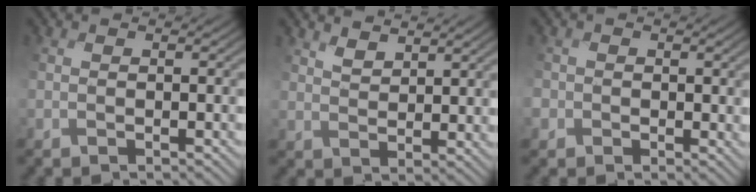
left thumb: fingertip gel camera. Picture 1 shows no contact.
{"total": 2.8, "force": [2.7, -0.3, 0.5], "torque": [-0.012, 0.005, 0.055]}
{"total": 2.1, "force": [-0.5, 2.1, -0.2], "torque": [-0.006, 0.005, -0.025]}